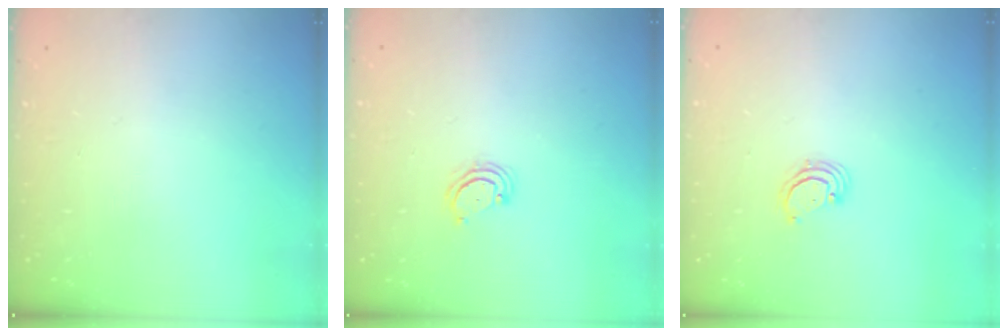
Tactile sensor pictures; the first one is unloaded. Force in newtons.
{"total": 2.9, "press": 2.9, "slide": 0.3}
{"total": 2.8, "press": 2.8, "slide": 0.2}